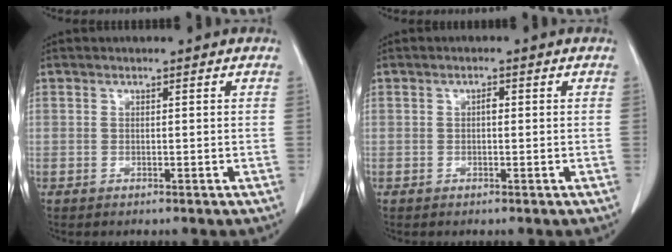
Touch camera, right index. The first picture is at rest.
{"total": 0.9, "force": [0.0, 0.4, 0.8], "torque": [-0.012, 0.004, -0.002]}